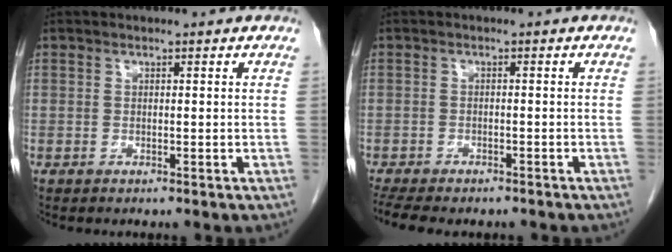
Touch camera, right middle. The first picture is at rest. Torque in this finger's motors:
{"motor_torque": [0.48, -0.34, 0.07, 0.04]}